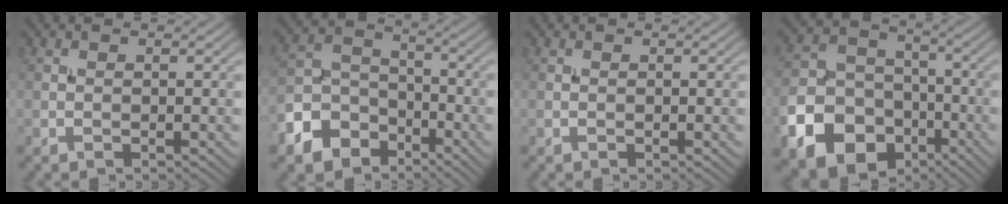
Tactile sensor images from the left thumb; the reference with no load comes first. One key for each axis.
{"total": 8.8, "fx": -5.5, "fy": 5.9, "fz": 3.6, "tx": -0.088, "ty": -0.012, "tz": -0.125}
{"total": 0.0}
{"total": 14.5, "fx": -7.2, "fy": 10.7, "fz": 6.6, "tx": -0.163, "ty": -0.043, "tz": -0.139}